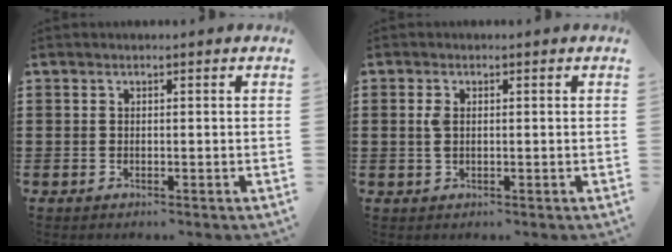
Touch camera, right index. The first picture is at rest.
{"total": 2.1, "force": [0.3, 1.1, 1.7], "torque": [-0.045, 0.002, 0.002]}